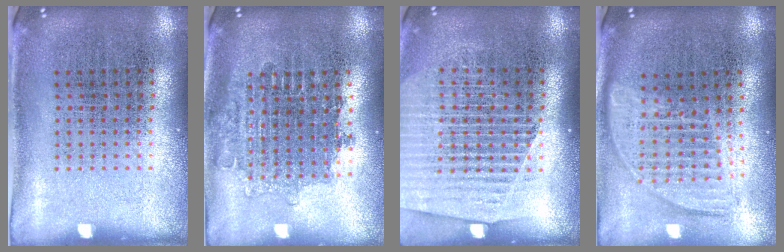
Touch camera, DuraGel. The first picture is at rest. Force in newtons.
{"total": 1.7, "press": 1.4, "slide": 1.0}
{"total": 1.7, "press": 1.6, "slide": 0.6}
{"total": 1.7, "press": 1.4, "slide": 0.9}